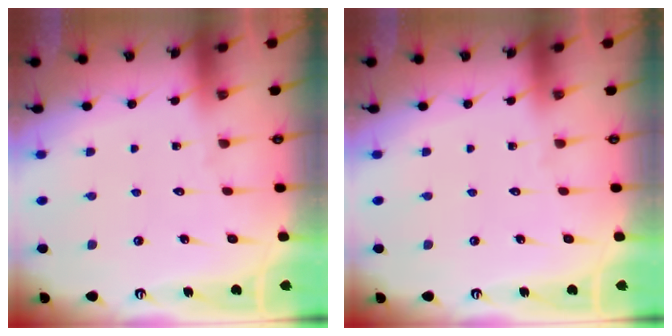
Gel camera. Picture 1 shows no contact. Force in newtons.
{"total": 0.0}